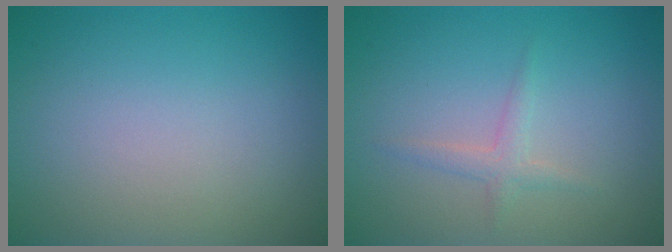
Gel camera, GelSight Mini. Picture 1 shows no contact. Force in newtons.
{"total": 1.3, "press": 1.3, "slide": 0.0}